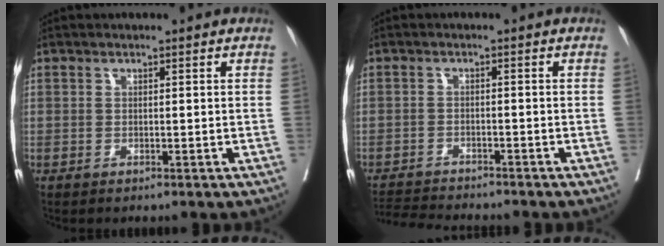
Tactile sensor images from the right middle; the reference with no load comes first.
{"total": 6.7, "force": [-6.5, 0.1, 1.6], "torque": [-0.022, -0.012, -0.106]}